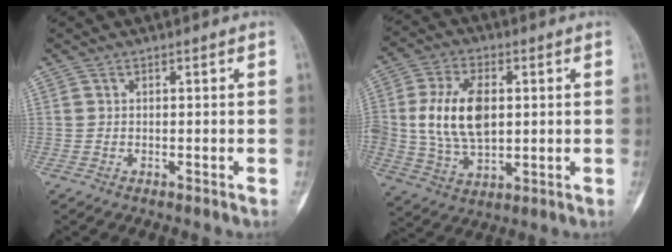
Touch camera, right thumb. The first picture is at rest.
{"total": 13.7, "force": [1.4, 8.3, 10.8], "torque": [-0.197, -0.001, 0.030]}